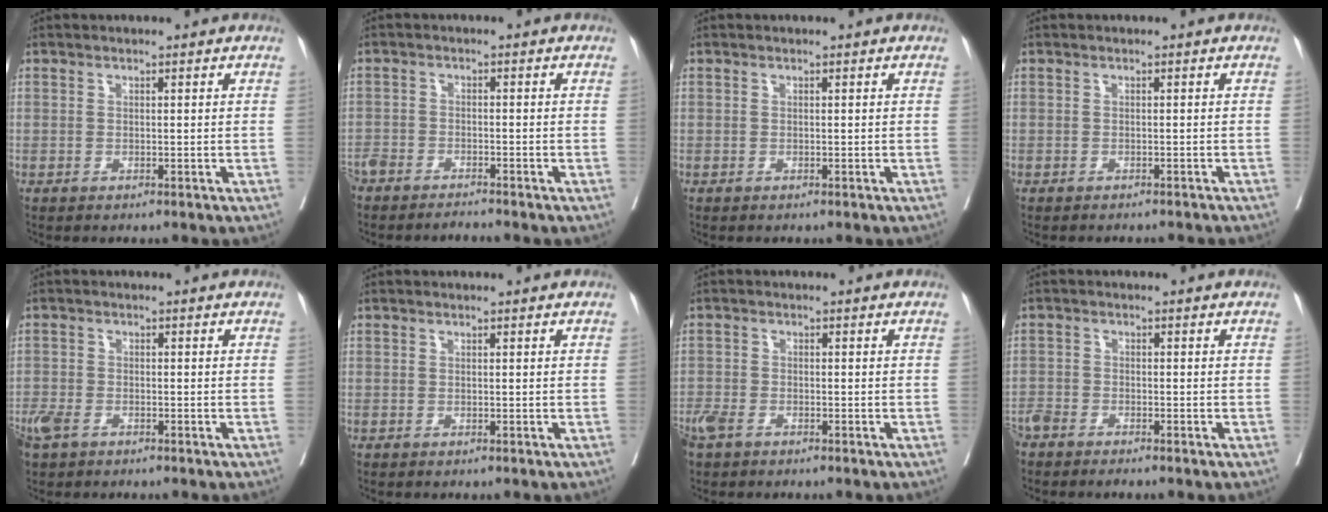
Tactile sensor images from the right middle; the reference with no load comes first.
{"total": 4.1, "force": [-3.9, 0.5, 1.1], "torque": [-0.013, -0.005, -0.070]}
{"total": 0.0}
{"total": 4.0, "force": [-3.9, 0.3, 0.9], "torque": [-0.012, -0.010, -0.044]}
{"total": 4.3, "force": [-2.9, 2.2, 2.3], "torque": [-0.050, -0.005, -0.055]}
{"total": 0.0}
{"total": 4.1, "force": [-2.8, 1.9, 2.2], "torque": [-0.048, -0.005, -0.055]}
{"total": 3.8, "force": [-3.4, 0.8, 1.6], "torque": [-0.026, -0.005, -0.061]}